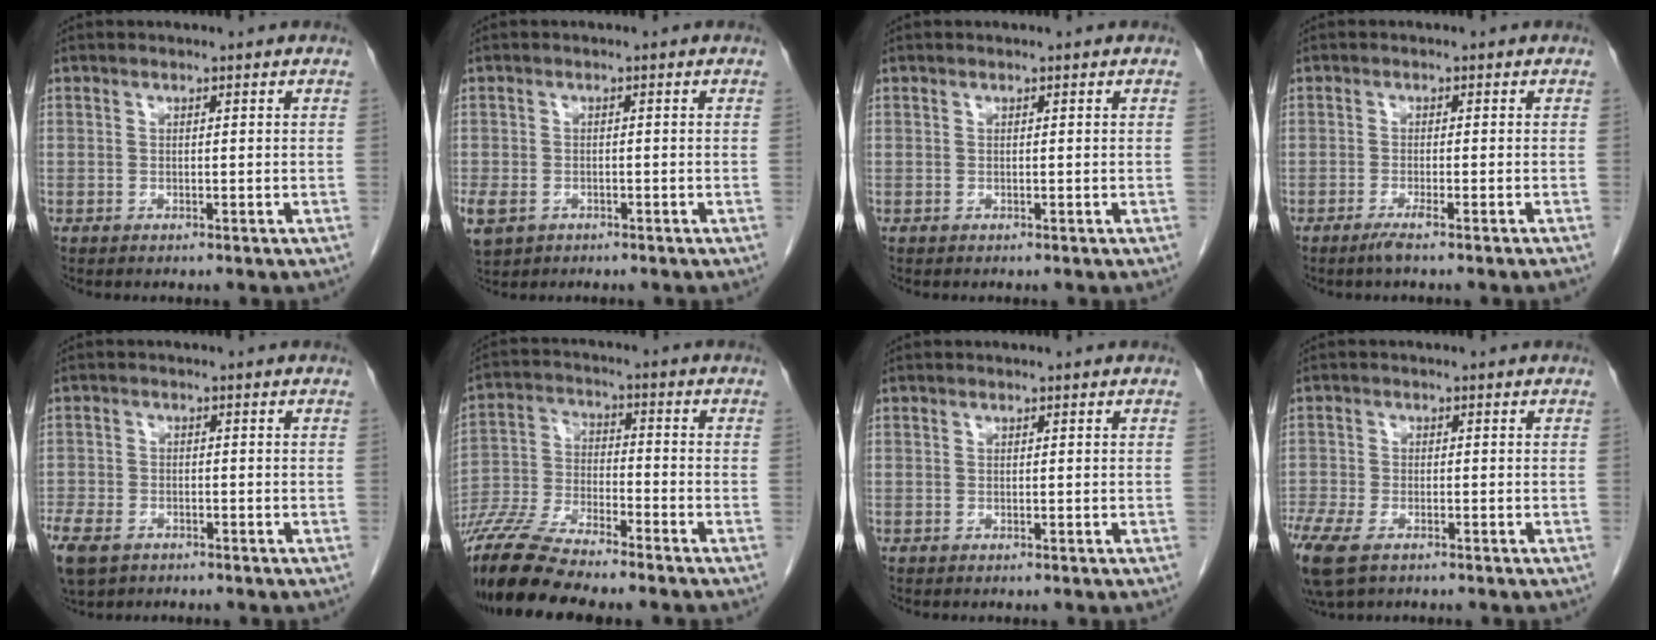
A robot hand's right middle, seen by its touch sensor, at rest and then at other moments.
{"total": 5.8, "force": [-2.9, 4.2, 2.8], "torque": [-0.076, -0.008, -0.044]}
{"total": 0.0}
{"total": 2.7, "force": [-1.9, -0.6, 1.8], "torque": [-0.029, -0.002, -0.032]}
{"total": 10.1, "force": [-6.2, 6.1, 5.1], "torque": [-0.138, -0.012, -0.099]}
{"total": 11.9, "force": [-10.2, 1.0, 6.0], "torque": [-0.124, -0.024, -0.193]}
{"total": 0.0}
{"total": 9.9, "force": [-6.3, 4.4, 6.3], "torque": [-0.159, -0.019, -0.108]}